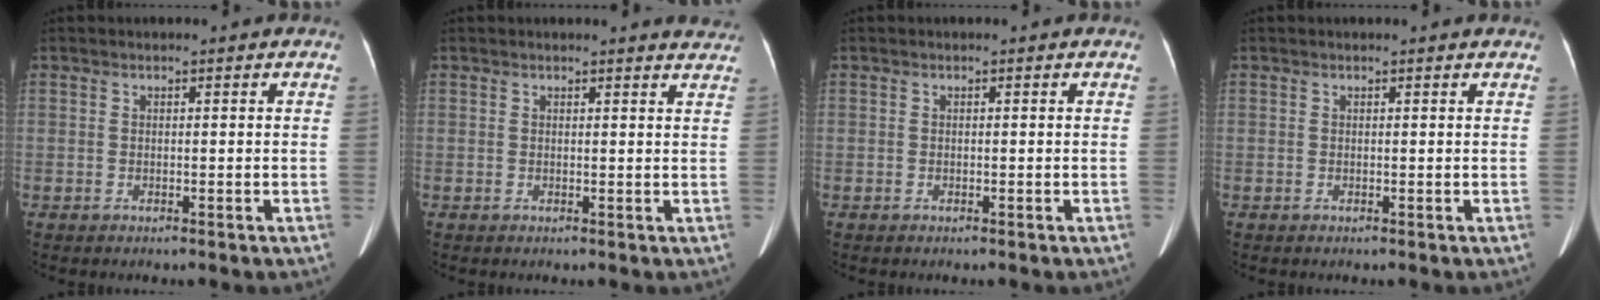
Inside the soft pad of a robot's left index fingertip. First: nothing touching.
{"total": 4.3, "force": [4.2, 0.4, 0.6], "torque": [-0.007, -0.014, 0.023]}
{"total": 0.0}
{"total": 1.1, "force": [1.1, 0.2, 0.2], "torque": [-0.014, 0.007, 0.006]}